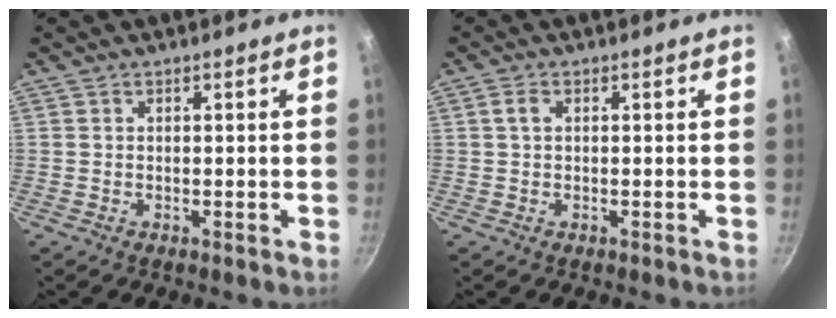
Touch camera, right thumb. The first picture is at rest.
{"total": 1.6, "force": [0.3, 1.0, 1.2], "torque": [-0.025, 0.004, 0.004]}